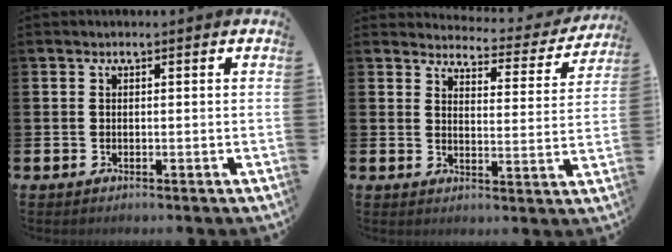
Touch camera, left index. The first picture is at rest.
{"total": 3.6, "force": [3.5, 0.8, 0.5], "torque": [-0.015, -0.036, 0.051]}